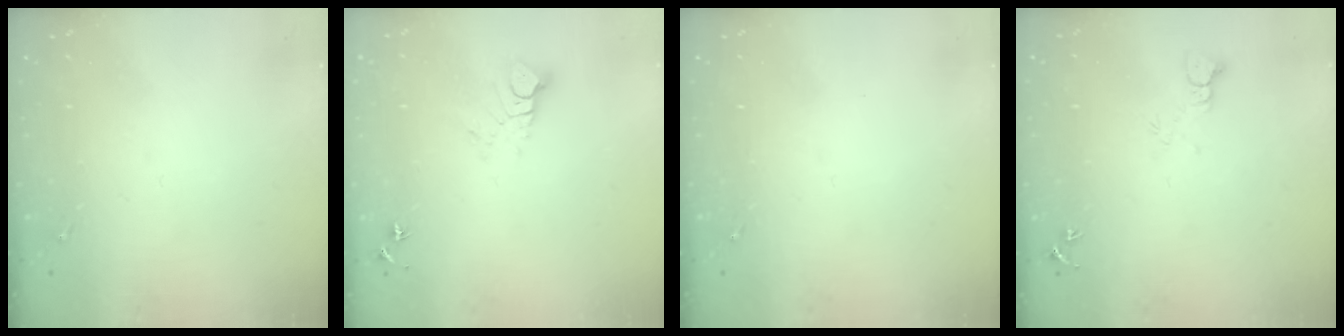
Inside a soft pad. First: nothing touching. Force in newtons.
{"total": 6.6, "press": 6.6, "slide": 0.4}
{"total": 0.0}
{"total": 3.9, "press": 3.8, "slide": 0.4}